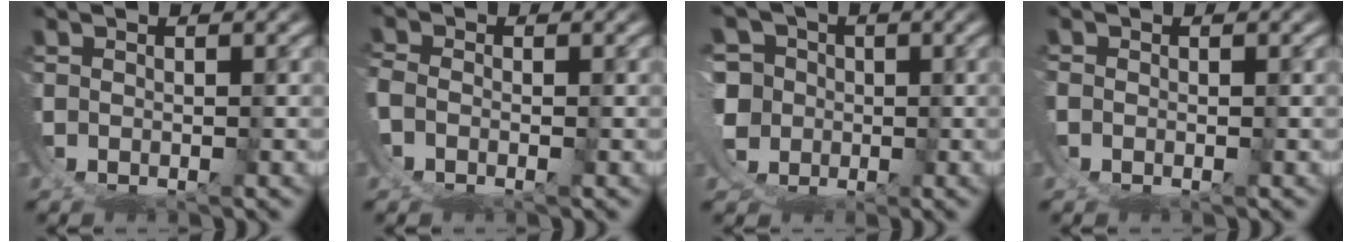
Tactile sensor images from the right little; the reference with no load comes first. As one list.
[{"total": 2.2, "force": [-0.8, 1.9, 0.7], "torque": [-0.023, -0.008, -0.015]}, {"total": 12.4, "force": [0.0, 11.5, 4.8], "torque": [-0.134, -0.037, -0.005]}, {"total": 0.6, "force": [-0.1, 0.5, 0.2], "torque": [-0.007, -0.002, -0.003]}]